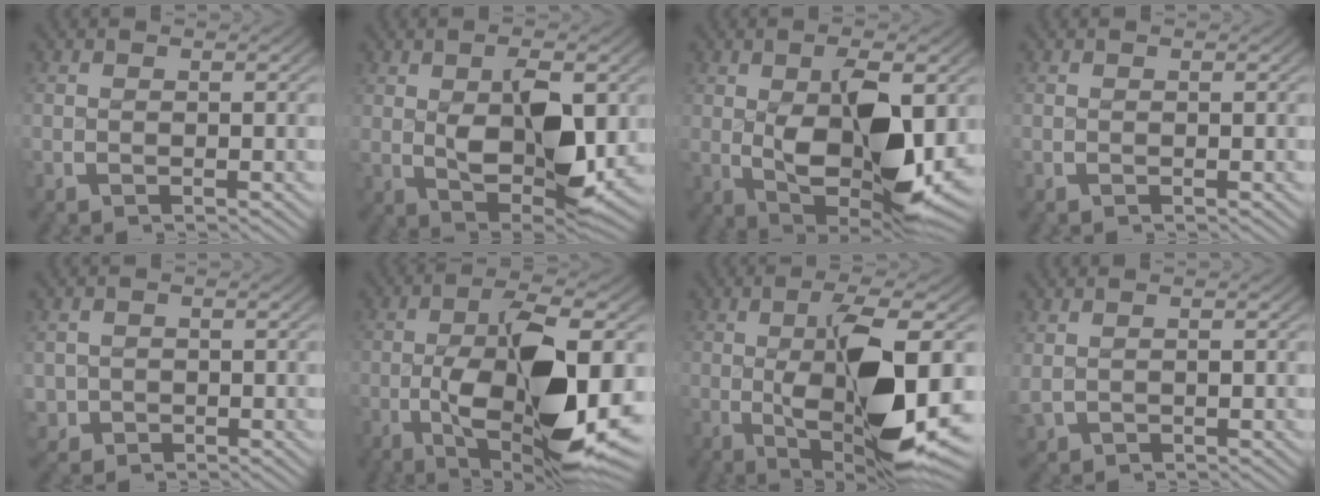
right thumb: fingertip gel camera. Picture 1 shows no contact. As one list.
[{"total": 9.7, "force": [-0.2, 4.8, 8.4], "torque": [-0.148, -0.034, 0.019]}, {"total": 14.0, "force": [-1.3, 7.3, 11.9], "torque": [-0.211, -0.046, 0.008]}, {"total": 0.0}, {"total": 3.0, "force": [-0.9, 2.7, 0.8], "torque": [-0.026, -0.023, -0.004]}, {"total": 15.6, "force": [-2.0, 6.8, 13.9], "torque": [-0.245, -0.031, -0.016]}, {"total": 13.6, "force": [-1.4, 5.4, 12.4], "torque": [-0.215, -0.028, -0.003]}, {"total": 1.2, "force": [0.5, 0.9, 0.7], "torque": [-0.027, -0.001, 0.018]}]